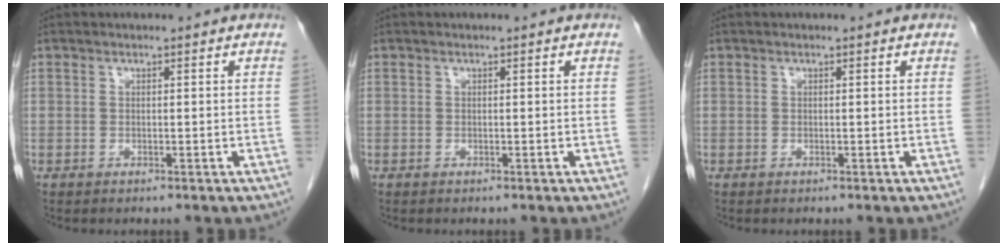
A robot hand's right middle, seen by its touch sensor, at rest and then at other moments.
{"total": 0.0}
{"total": 0.0}